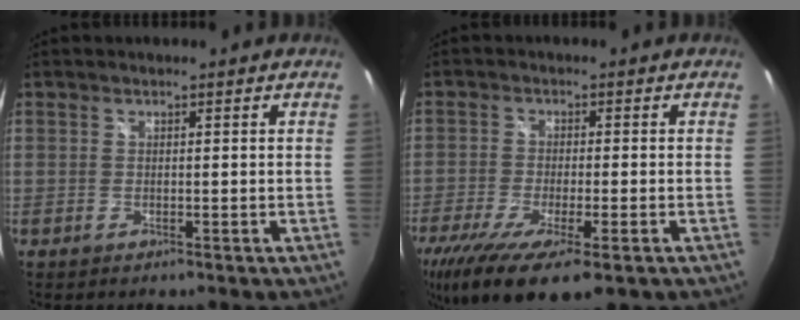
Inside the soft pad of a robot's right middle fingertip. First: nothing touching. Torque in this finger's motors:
{"motor_torque": [1.37, -0.77, 0.66, 0.10]}